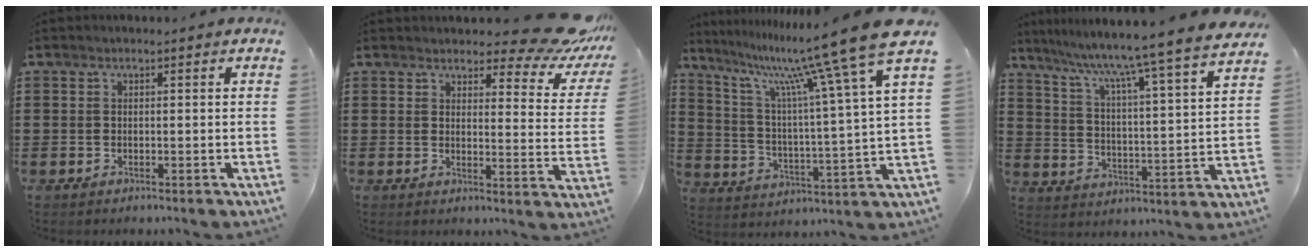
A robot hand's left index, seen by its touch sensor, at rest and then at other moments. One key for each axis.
{"total": 7.5, "fx": 6.6, "fy": 1.0, "fz": 3.4, "tx": -0.057, "ty": -0.041, "tz": 0.116}
{"total": 14.2, "fx": 11.0, "fy": -0.2, "fz": 8.9, "tx": -0.190, "ty": -0.078, "tz": 0.168}
{"total": 6.7, "fx": 5.8, "fy": -1.6, "fz": 3.0, "tx": -0.084, "ty": -0.057, "tz": 0.084}